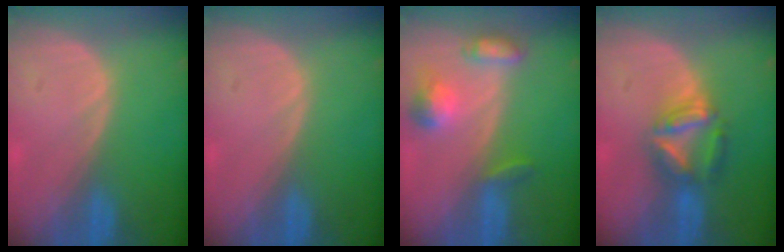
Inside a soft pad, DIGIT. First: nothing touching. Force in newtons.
{"total": 0.0}
{"total": 5.9, "press": 5.7, "slide": 1.7}
{"total": 6.2, "press": 6.0, "slide": 1.5}